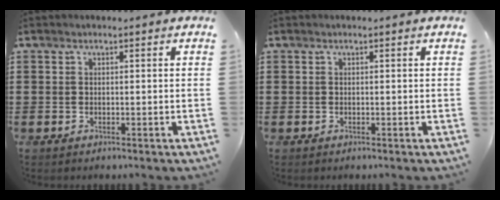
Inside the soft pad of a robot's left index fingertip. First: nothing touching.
{"total": 0.0}